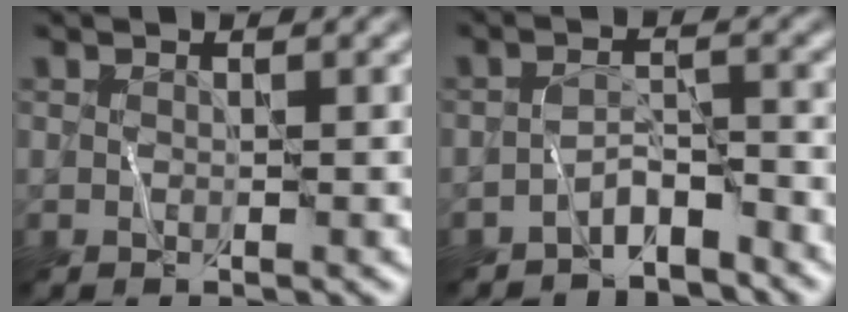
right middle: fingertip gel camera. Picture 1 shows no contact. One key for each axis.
{"total": 2.8, "fx": -2.4, "fy": 1.0, "fz": 1.2, "tx": -0.015, "ty": 0.007, "tz": -0.048}